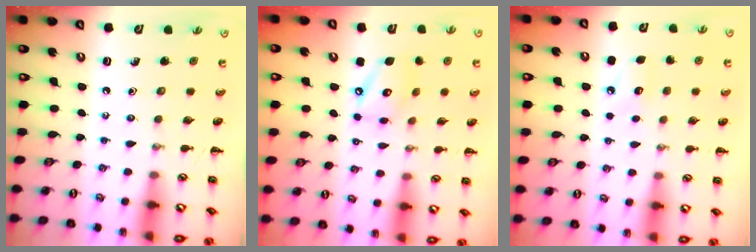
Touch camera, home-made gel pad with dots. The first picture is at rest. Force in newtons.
{"total": 9.9, "press": 9.8, "slide": 1.4}
{"total": 6.6, "press": 6.3, "slide": 1.8}